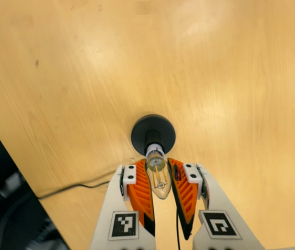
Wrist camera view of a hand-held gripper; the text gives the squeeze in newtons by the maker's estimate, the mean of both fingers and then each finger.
{"total": 25.2, "left": 26.1, "right": 24.3}